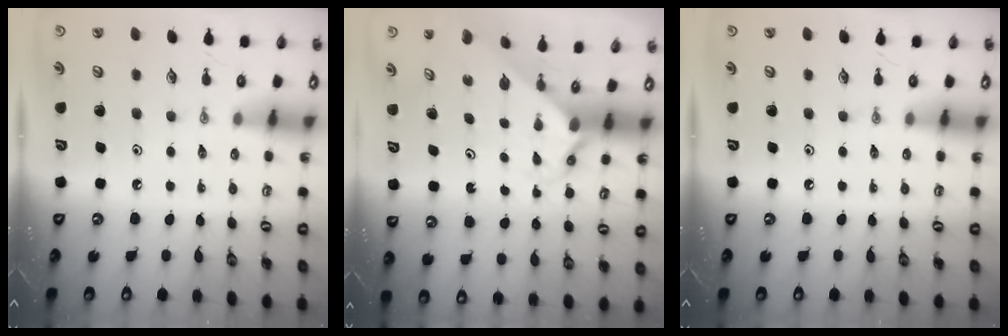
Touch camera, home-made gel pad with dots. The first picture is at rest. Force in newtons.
{"total": 1.7, "press": 1.7, "slide": 0.2}
{"total": 0.0}